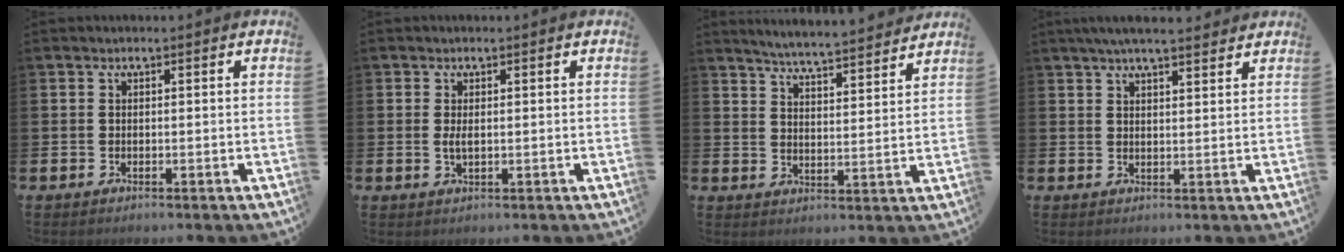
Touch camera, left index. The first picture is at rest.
{"total": 1.6, "force": [0.1, 0.6, 1.5], "torque": [-0.018, -0.002, -0.002]}
{"total": 5.4, "force": [5.3, -0.3, 0.7], "torque": [-0.023, -0.045, 0.089]}
{"total": 4.6, "force": [4.2, 0.6, 1.8], "torque": [-0.030, -0.012, 0.074]}